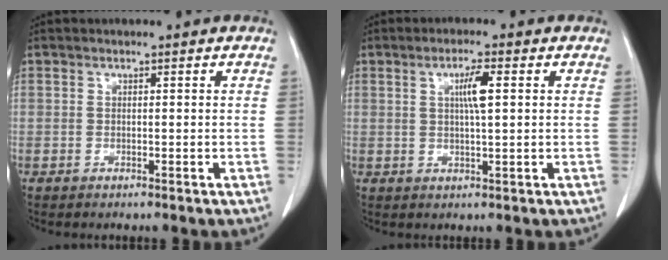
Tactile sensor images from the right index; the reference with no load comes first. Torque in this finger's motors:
{"motor_torque": [0.20, -0.03, 0.09, 0.04]}